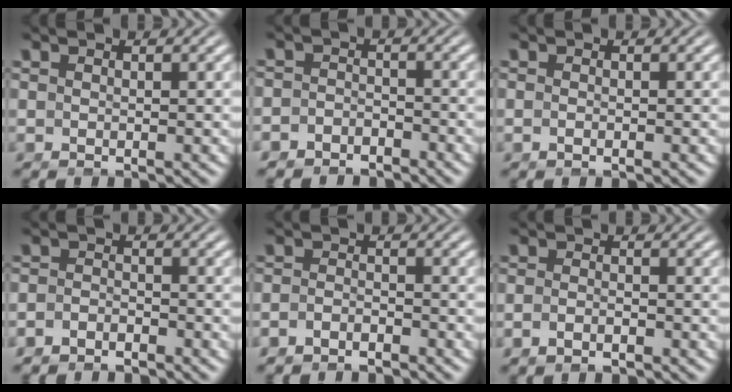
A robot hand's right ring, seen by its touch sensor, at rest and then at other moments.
{"total": 4.0, "force": [-3.6, 1.8, -0.2], "torque": [-0.001, -0.021, -0.057]}
{"total": 0.7, "force": [-0.5, 0.0, 0.4], "torque": [-0.010, -0.002, -0.009]}
{"total": 2.9, "force": [-2.7, 1.1, 0.3], "torque": [-0.010, -0.018, -0.040]}
{"total": 2.8, "force": [-2.6, 0.8, 0.5], "torque": [-0.014, -0.016, -0.039]}
{"total": 2.1, "force": [-1.7, 0.6, 1.0], "torque": [-0.022, -0.007, -0.028]}